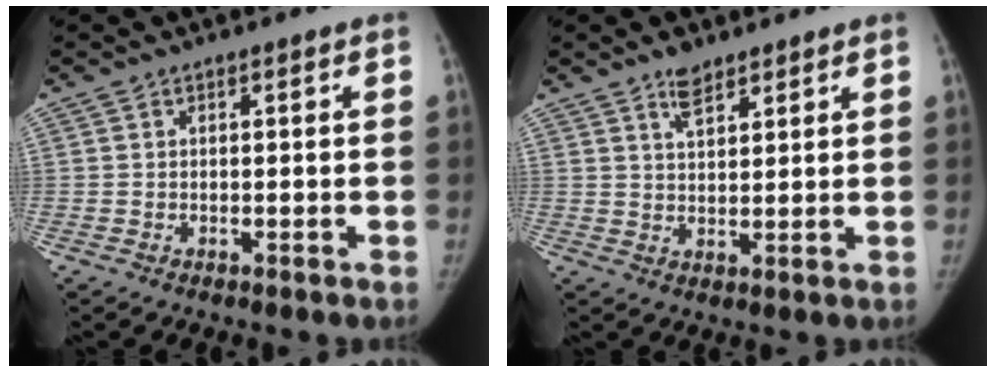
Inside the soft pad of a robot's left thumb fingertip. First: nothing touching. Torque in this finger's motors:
{"motor_torque": [0.06, -0.38, 0.16, 0.30, 0.03]}